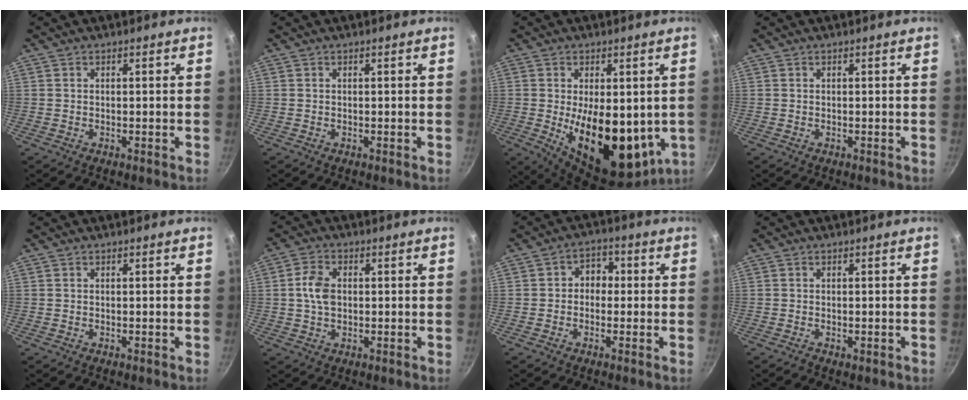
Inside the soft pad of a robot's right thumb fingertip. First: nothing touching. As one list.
[{"total": 0.0}, {"total": 19.4, "force": [-1.4, 10.0, 16.6], "torque": [-0.235, -0.030, -0.001]}, {"total": 0.0}, {"total": 0.0}, {"total": 5.7, "force": [0.4, 3.9, 4.2], "torque": [-0.071, 0.010, 0.003]}, {"total": 4.6, "force": [-0.1, 3.8, 2.6], "torque": [-0.003, 0.013, -0.013]}, {"total": 0.9, "force": [-0.4, 0.4, 0.7], "torque": [-0.011, 0.000, -0.006]}]